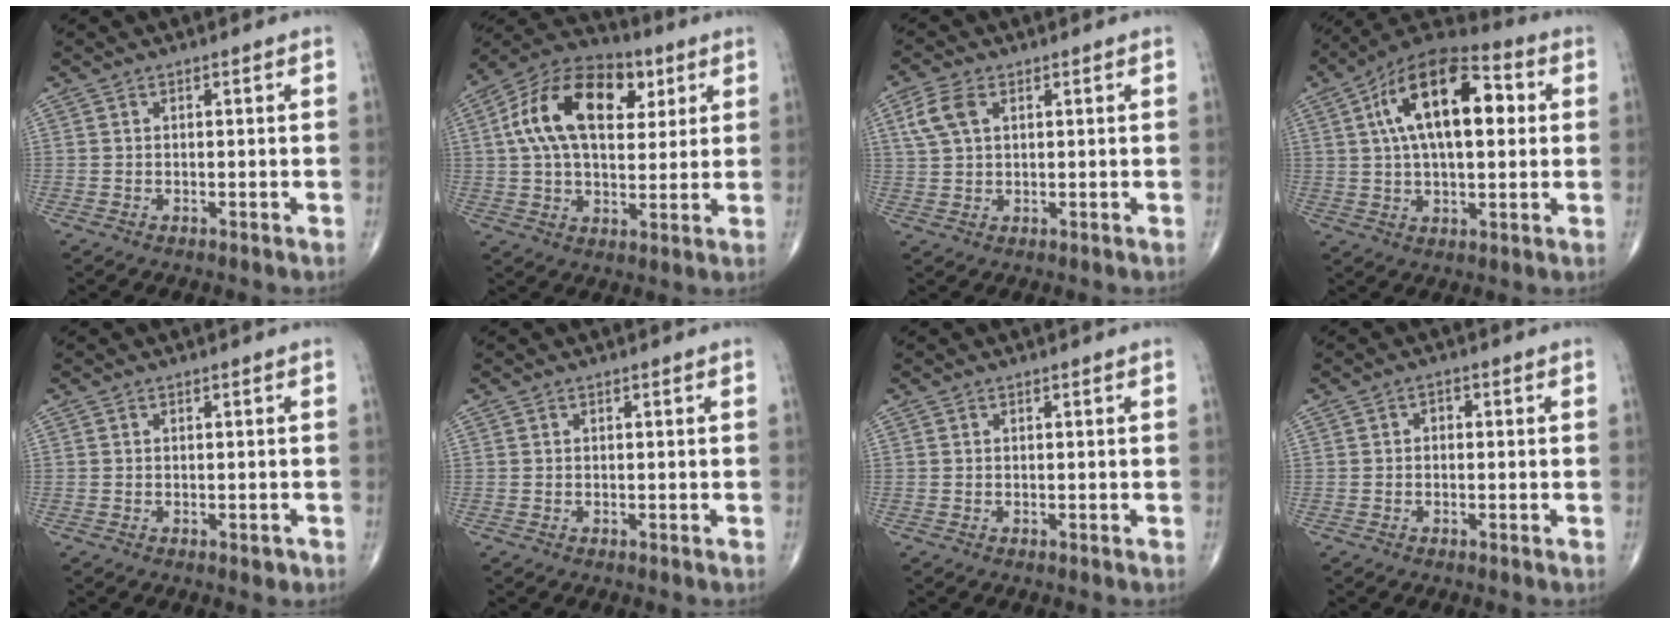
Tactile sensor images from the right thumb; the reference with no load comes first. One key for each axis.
{"total": 19.4, "fx": 5.6, "fy": 11.4, "fz": 14.6, "tx": -0.229, "ty": 0.008, "tz": 0.083}
{"total": 5.5, "fx": 2.0, "fy": 3.2, "fz": 3.9, "tx": -0.091, "ty": 0.008, "tz": 0.044}
{"total": 19.7, "fx": 4.3, "fy": 9.6, "fz": 16.6, "tx": -0.261, "ty": 0.023, "tz": 0.059}
{"total": 1.0, "fx": -0.5, "fy": 0.6, "fz": 0.7, "tx": -0.003, "ty": 0.000, "tz": -0.007}
{"total": 0.0}
{"total": 0.0}
{"total": 1.3, "fx": -0.1, "fy": 1.0, "fz": 0.8, "tx": -0.001, "ty": 0.007, "tz": -0.009}